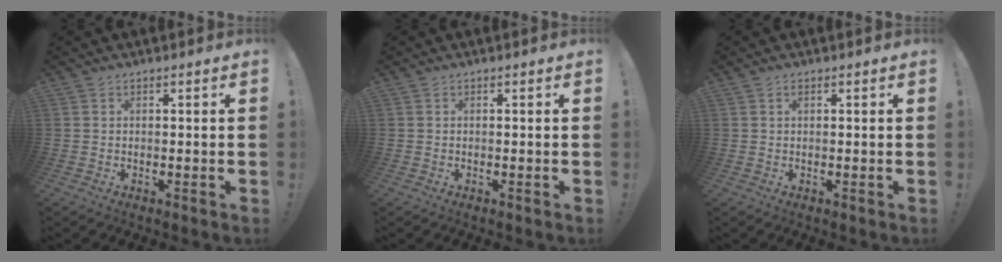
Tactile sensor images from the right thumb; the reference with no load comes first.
{"total": 0.0}
{"total": 0.7, "force": [0.3, 0.4, 0.5], "torque": [-0.006, 0.000, 0.004]}